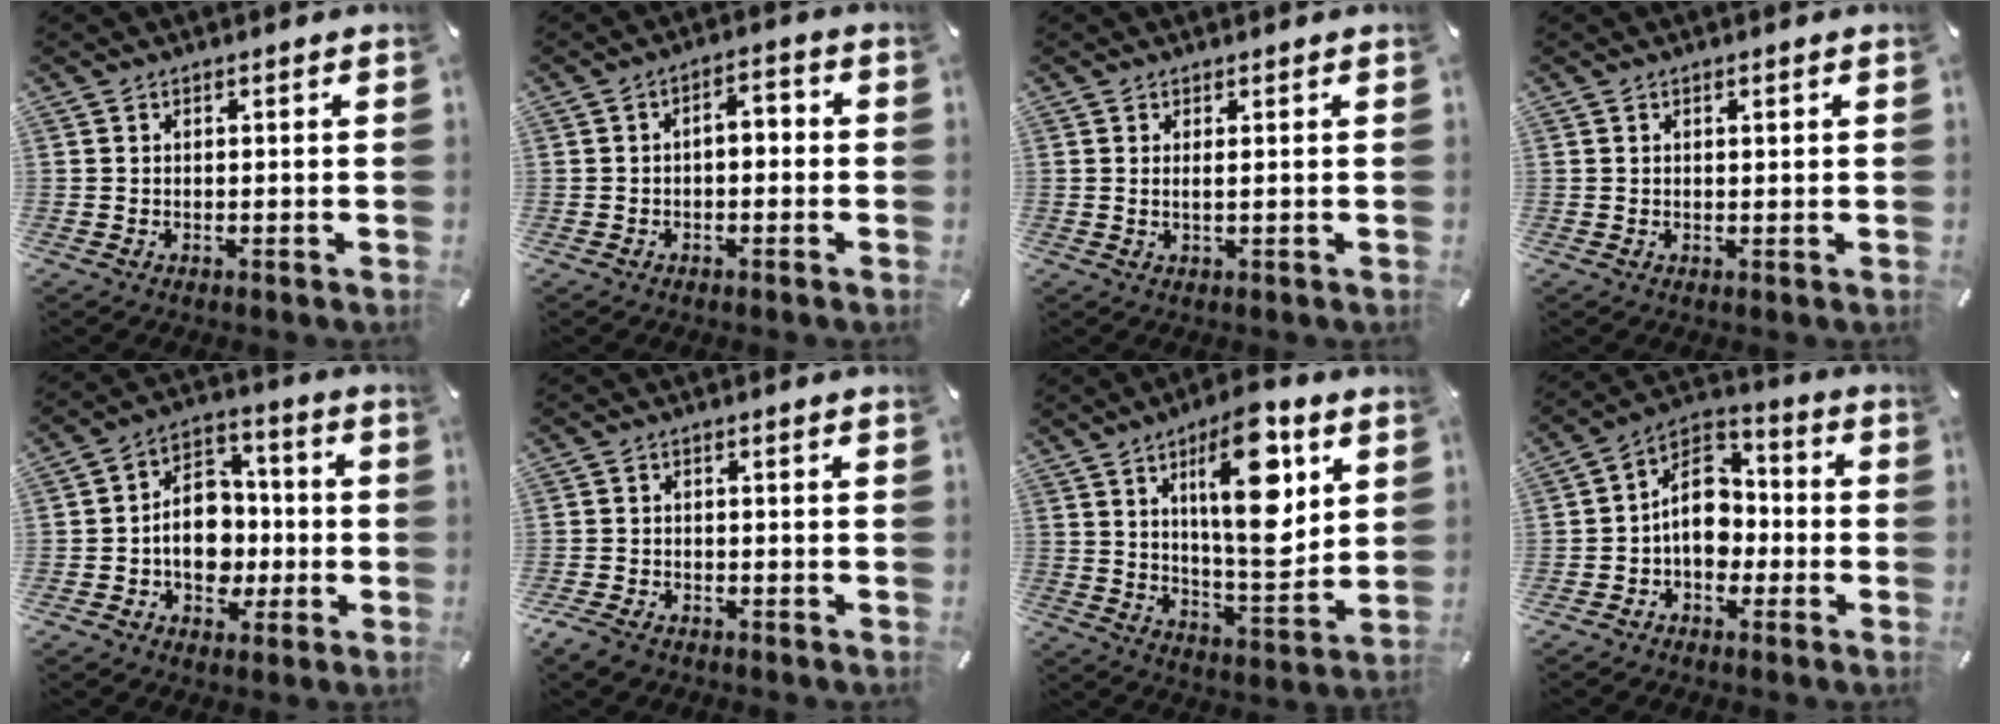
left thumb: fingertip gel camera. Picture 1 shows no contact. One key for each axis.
{"total": 3.9, "fx": -1.9, "fy": 2.1, "fz": 2.6, "tx": -0.046, "ty": 0.022, "tz": -0.039}
{"total": 1.6, "fx": 0.3, "fy": 0.1, "fz": 1.6, "tx": -0.032, "ty": -0.003, "tz": 0.006}
{"total": 0.9, "fx": 0.3, "fy": 0.4, "fz": 0.8, "tx": -0.007, "ty": 0.000, "tz": 0.003}
{"total": 12.5, "fx": -2.8, "fy": 10.1, "fz": 6.8, "tx": -0.105, "ty": 0.023, "tz": -0.045}
{"total": 3.1, "fx": -2.4, "fy": 1.7, "fz": 0.9, "tx": -0.034, "ty": 0.009, "tz": -0.052}
{"total": 19.2, "fx": 7.1, "fy": 7.3, "fz": 16.3, "tx": -0.266, "ty": -0.029, "tz": 0.104}
{"total": 11.7, "fx": -2.1, "fy": 9.1, "fz": 7.0, "tx": -0.133, "ty": 0.016, "tz": -0.038}